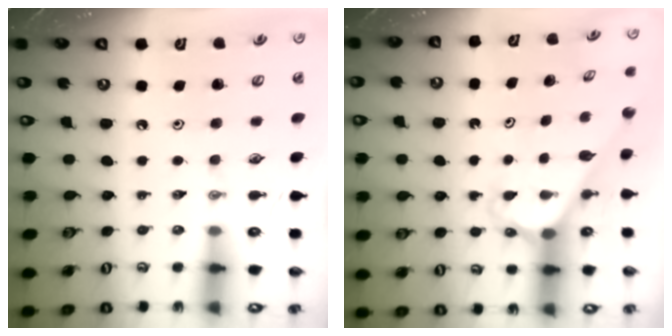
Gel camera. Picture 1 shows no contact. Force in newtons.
{"total": 2.6, "press": 2.6, "slide": 0.2}